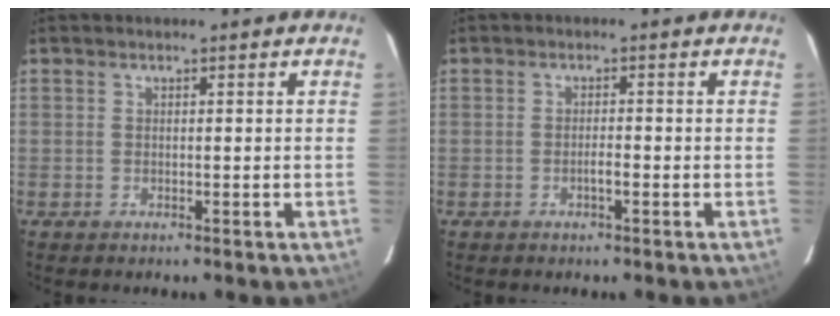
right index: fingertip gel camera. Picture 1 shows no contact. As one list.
[{"total": 1.3, "force": [-0.6, 0.1, 1.1], "torque": [-0.020, 0.002, -0.012]}]